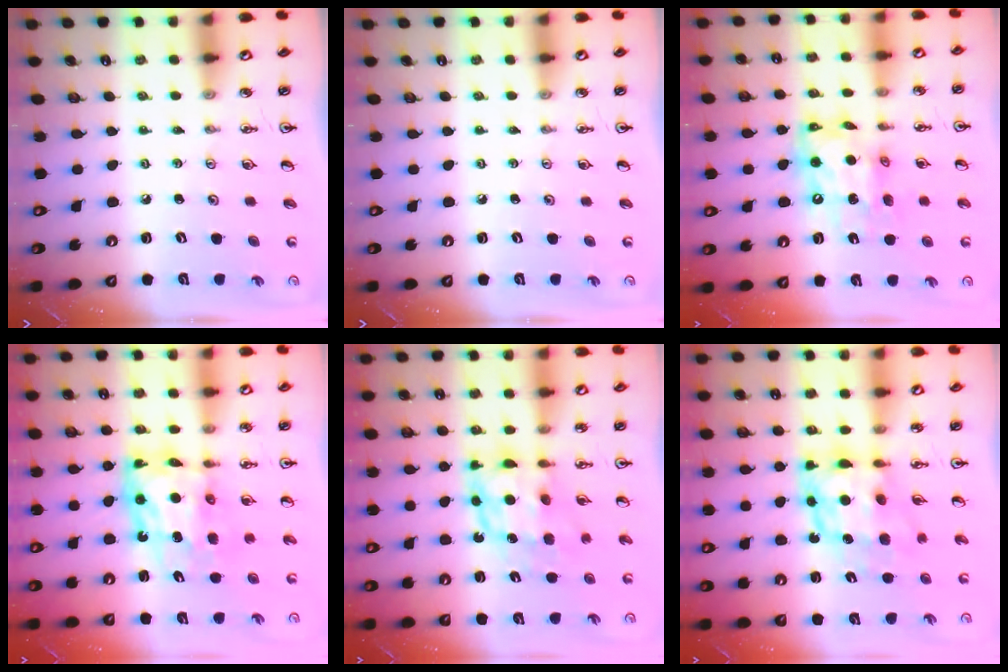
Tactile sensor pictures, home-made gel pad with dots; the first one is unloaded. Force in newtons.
{"total": 0.0}
{"total": 10.9, "press": 10.9, "slide": 0.9}
{"total": 12.2, "press": 12.1, "slide": 1.2}
{"total": 9.0, "press": 9.0, "slide": 1.0}
{"total": 9.3, "press": 9.3, "slide": 0.9}